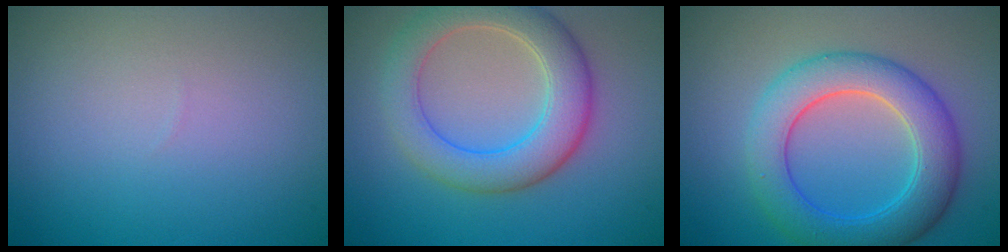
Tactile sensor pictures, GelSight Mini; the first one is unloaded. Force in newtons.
{"total": 6.1, "press": 6.1, "slide": 0.2}
{"total": 7.0, "press": 6.9, "slide": 0.3}